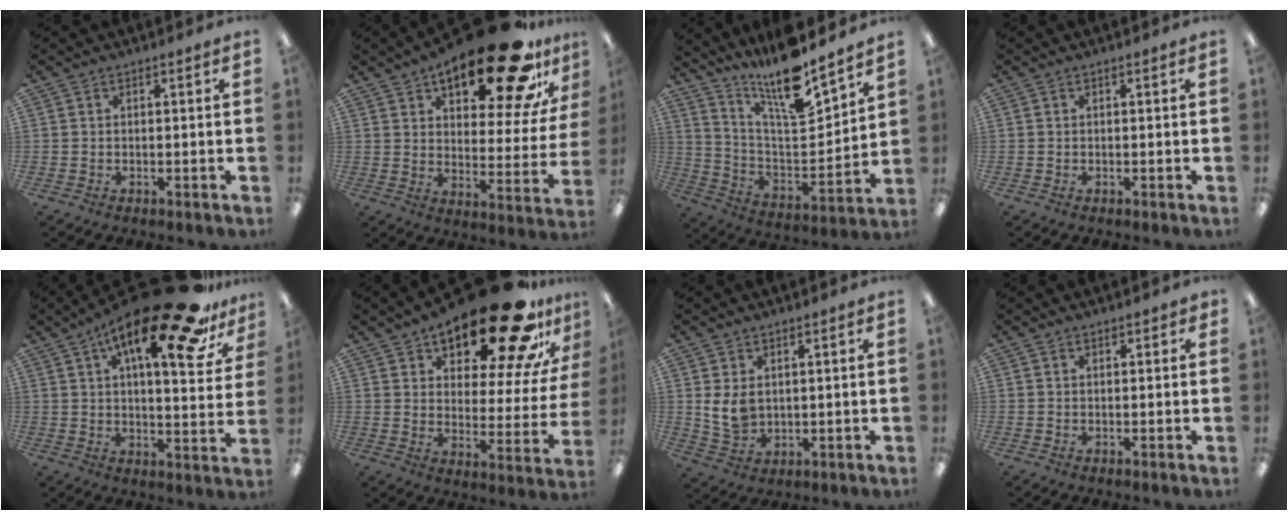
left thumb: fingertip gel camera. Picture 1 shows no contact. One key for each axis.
{"total": 24.4, "fx": 17.5, "fy": 8.1, "fz": 15.0, "tx": -0.207, "ty": -0.113, "tz": 0.280}
{"total": 16.4, "fx": 13.9, "fy": 2.2, "fz": 8.3, "tx": -0.165, "ty": -0.103, "tz": 0.236}
{"total": 0.0}
{"total": 22.8, "fx": 14.0, "fy": 6.3, "fz": 16.9, "tx": -0.257, "ty": -0.079, "tz": 0.220}
{"total": 26.0, "fx": 19.7, "fy": 8.8, "fz": 14.5, "tx": -0.200, "ty": -0.132, "tz": 0.321}
{"total": 6.3, "fx": 2.0, "fy": 4.5, "fz": 3.9, "tx": -0.092, "ty": -0.009, "tz": 0.037}
{"total": 0.9, "fx": 0.6, "fy": 0.6, "fz": 0.3, "tx": 0.001, "ty": -0.001, "tz": 0.009}